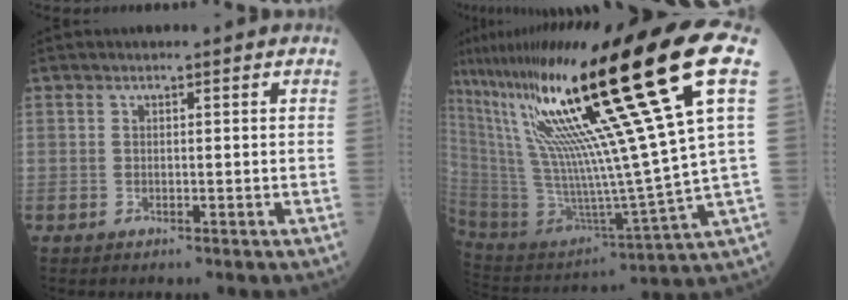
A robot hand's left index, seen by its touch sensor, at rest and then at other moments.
{"total": 30.8, "force": [15.1, -1.4, 26.8], "torque": [-0.462, -0.007, 0.256]}